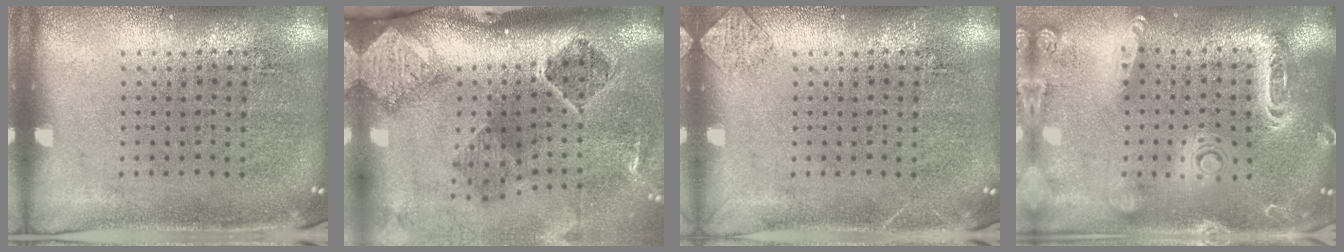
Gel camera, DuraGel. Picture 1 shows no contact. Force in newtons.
{"total": 2.9, "press": 1.8, "slide": 2.2}
{"total": 0.8, "press": 0.8, "slide": 0.1}
{"total": 2.3, "press": 2.1, "slide": 0.9}